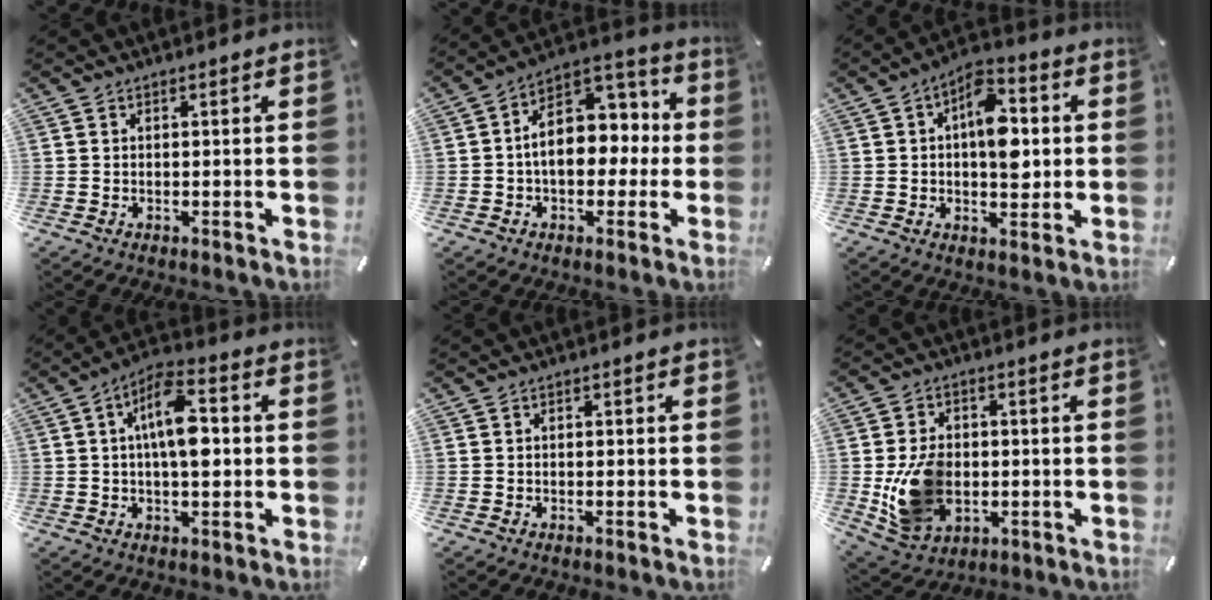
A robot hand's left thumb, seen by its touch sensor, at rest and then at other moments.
{"total": 13.6, "force": [0.0, 10.1, 9.2], "torque": [-0.124, -0.002, 0.002]}
{"total": 11.6, "force": [1.4, 7.0, 9.1], "torque": [-0.110, -0.006, 0.023]}
{"total": 11.6, "force": [0.8, 5.3, 10.3], "torque": [-0.165, 0.008, 0.013]}
{"total": 1.0, "force": [-0.7, 0.4, 0.7], "torque": [-0.013, 0.003, -0.014]}
{"total": 12.7, "force": [-1.8, 9.8, 7.9], "torque": [-0.164, 0.008, -0.026]}